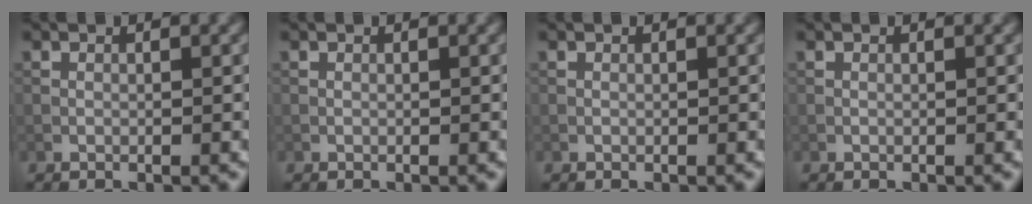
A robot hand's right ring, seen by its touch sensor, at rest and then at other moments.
{"total": 0.0}
{"total": 0.0}
{"total": 0.0}